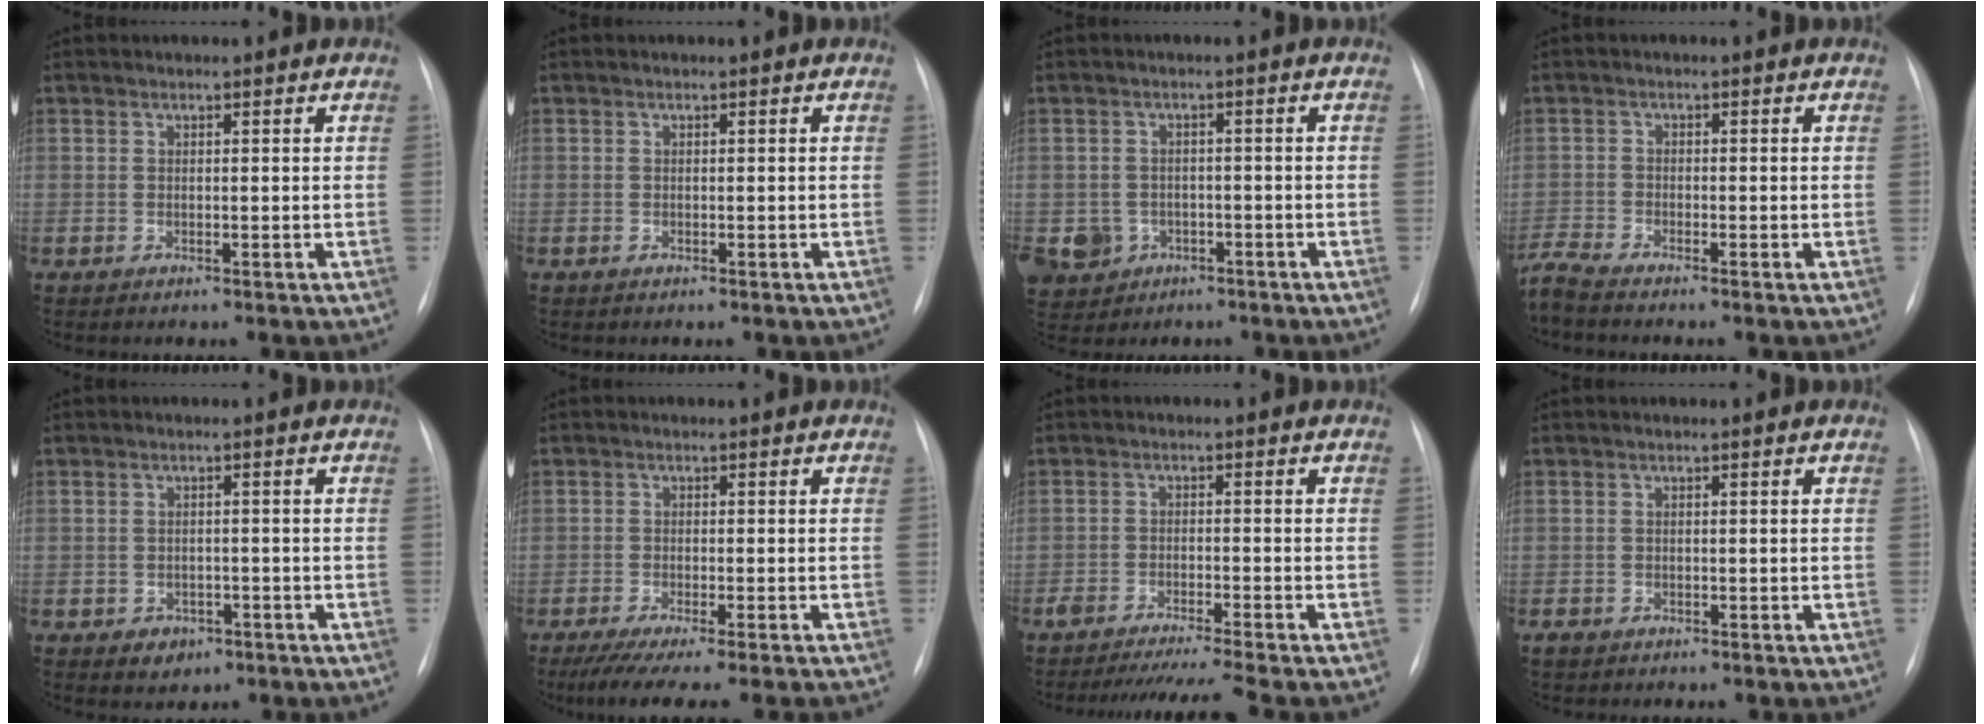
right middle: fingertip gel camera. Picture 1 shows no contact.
{"total": 0.0}
{"total": 7.7, "force": [-3.3, 6.7, 1.6], "torque": [-0.048, 0.009, -0.040]}
{"total": 3.8, "force": [-3.6, -0.5, 1.1], "torque": [-0.032, -0.016, -0.074]}
{"total": 2.9, "force": [-1.5, 2.3, 1.0], "torque": [-0.008, 0.006, -0.011]}
{"total": 9.9, "force": [-8.4, -0.2, 5.3], "torque": [-0.063, -0.022, -0.126]}
{"total": 8.1, "force": [-7.3, -1.3, 3.3], "torque": [-0.041, -0.016, -0.116]}
{"total": 1.2, "force": [-0.8, 0.8, 0.4], "torque": [-0.009, 0.001, -0.012]}